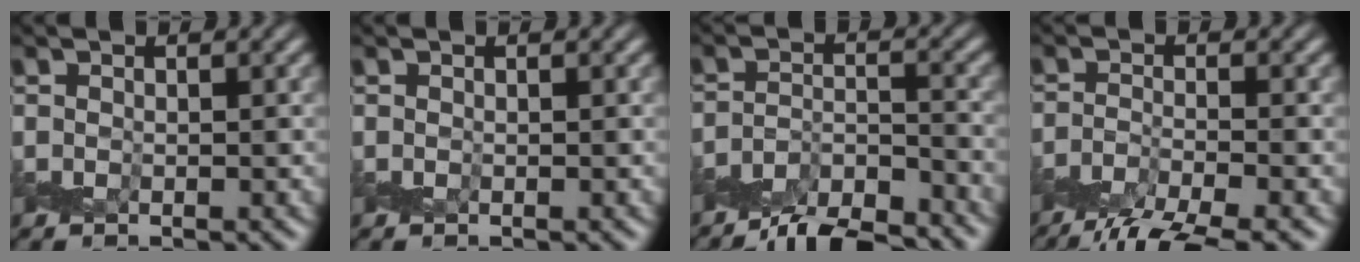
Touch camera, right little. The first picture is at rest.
{"total": 0.0}
{"total": 6.8, "force": [-6.2, 1.0, 2.4], "torque": [-0.038, -0.008, -0.109]}
{"total": 6.5, "force": [-5.1, 0.9, 3.9], "torque": [-0.061, -0.013, -0.102]}